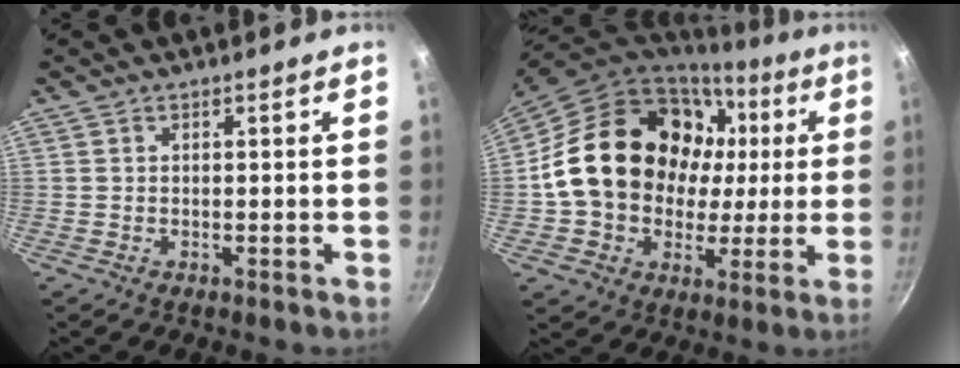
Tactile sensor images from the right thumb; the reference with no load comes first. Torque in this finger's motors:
{"motor_torque": [-1.15, 2.78, 2.02, -0.45, 0.24]}